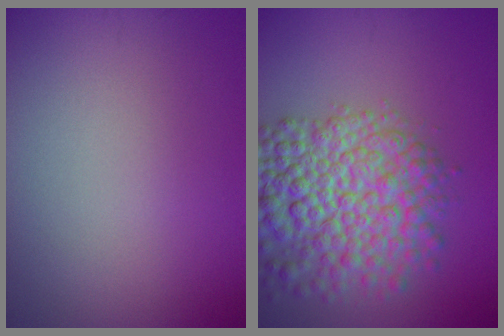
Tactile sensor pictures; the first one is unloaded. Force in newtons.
{"total": 9.0, "press": 9.0, "slide": 0.3}